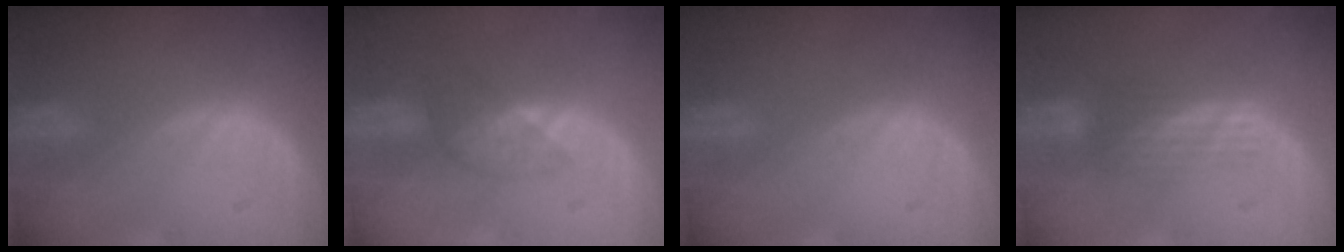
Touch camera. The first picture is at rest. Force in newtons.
{"total": 3.6, "press": 3.2, "slide": 1.6}
{"total": 0.0}
{"total": 3.6, "press": 3.1, "slide": 1.9}